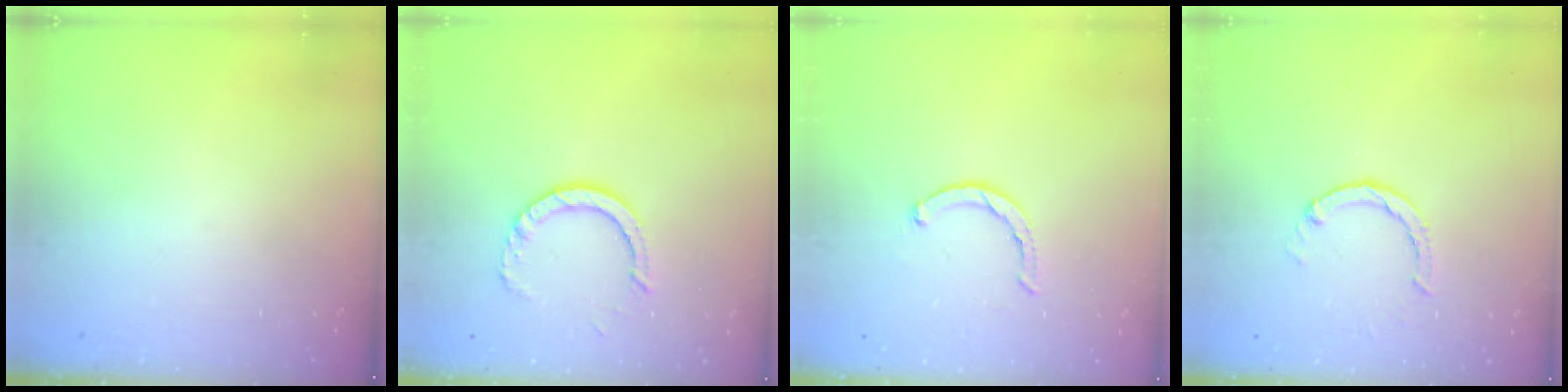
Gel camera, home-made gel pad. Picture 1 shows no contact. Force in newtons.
{"total": 8.6, "press": 8.5, "slide": 1.3}
{"total": 2.3, "press": 2.2, "slide": 0.5}
{"total": 2.0, "press": 2.0, "slide": 0.2}